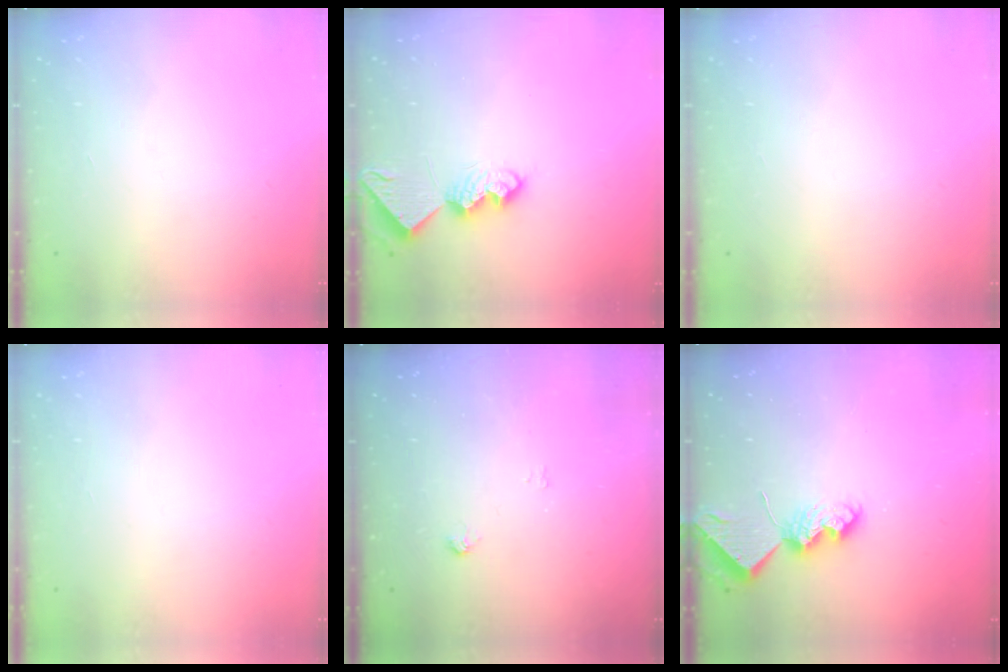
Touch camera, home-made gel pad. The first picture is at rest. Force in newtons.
{"total": 9.6, "press": 9.6, "slide": 0.6}
{"total": 0.0}
{"total": 0.0}
{"total": 5.6, "press": 5.6, "slide": 0.7}
{"total": 7.6, "press": 7.6, "slide": 0.8}